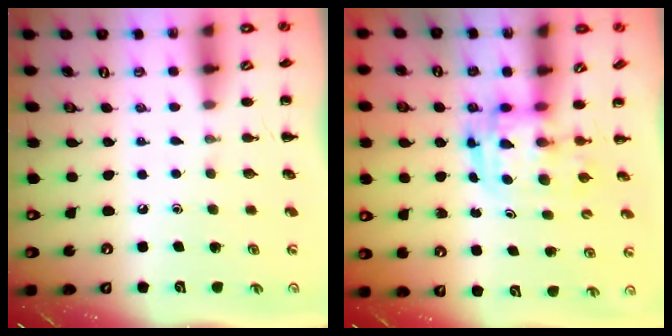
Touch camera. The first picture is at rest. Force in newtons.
{"total": 3.3, "press": 3.3, "slide": 0.7}